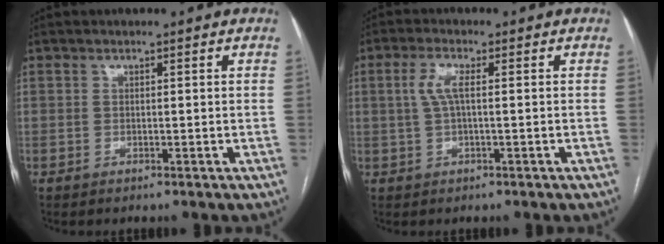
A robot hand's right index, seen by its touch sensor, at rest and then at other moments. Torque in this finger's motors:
{"motor_torque": [0.48, 0.18, 0.36, 0.11]}